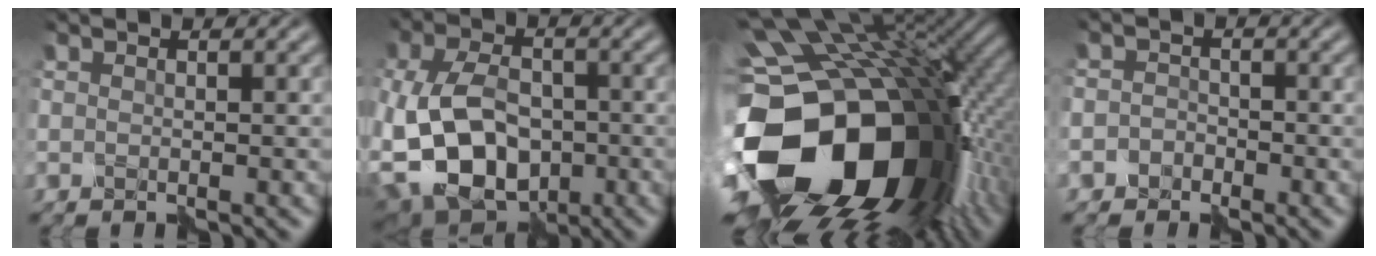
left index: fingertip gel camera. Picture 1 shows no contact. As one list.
[{"total": 12.4, "force": [-3.7, 8.3, 8.4], "torque": [-0.175, -0.015, -0.060]}, {"total": 21.4, "force": [-6.1, 14.2, 14.8], "torque": [-0.274, -0.025, -0.082]}, {"total": 1.4, "force": [-0.8, 1.1, 0.1], "torque": [0.019, 0.007, -0.024]}]